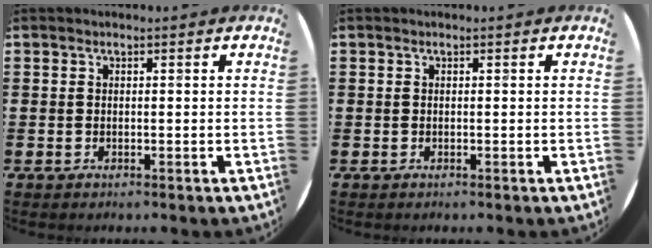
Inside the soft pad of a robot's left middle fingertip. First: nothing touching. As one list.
[{"total": 0.0}]